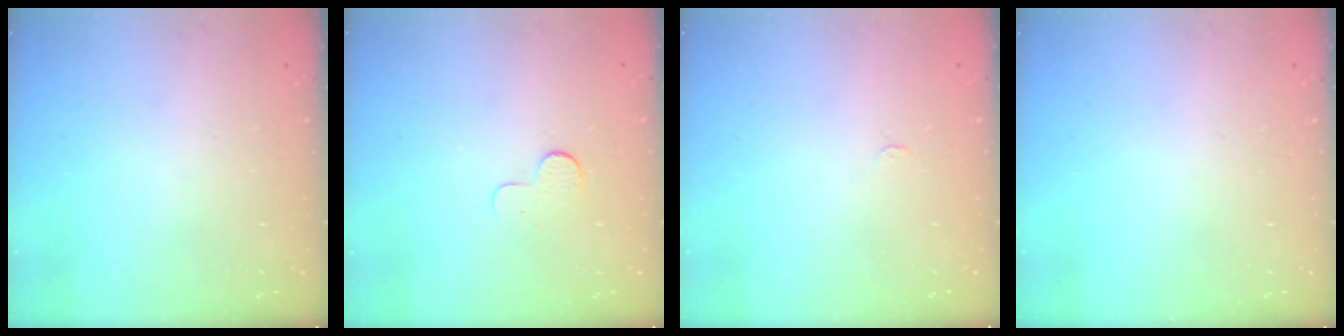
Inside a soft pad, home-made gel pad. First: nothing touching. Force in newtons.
{"total": 3.9, "press": 3.9, "slide": 0.4}
{"total": 2.4, "press": 2.4, "slide": 0.3}
{"total": 0.0}